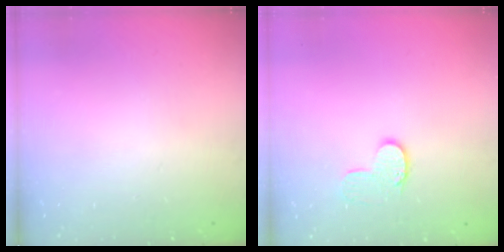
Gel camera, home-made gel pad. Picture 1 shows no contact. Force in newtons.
{"total": 6.8, "press": 6.8, "slide": 0.3}